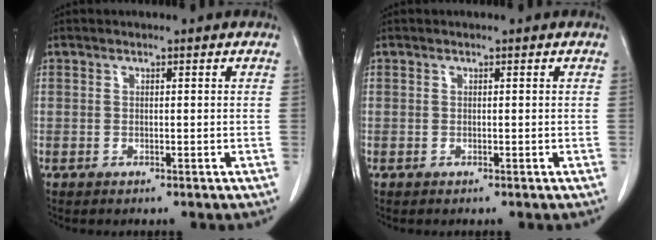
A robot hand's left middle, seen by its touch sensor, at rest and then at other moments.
{"total": 0.0}